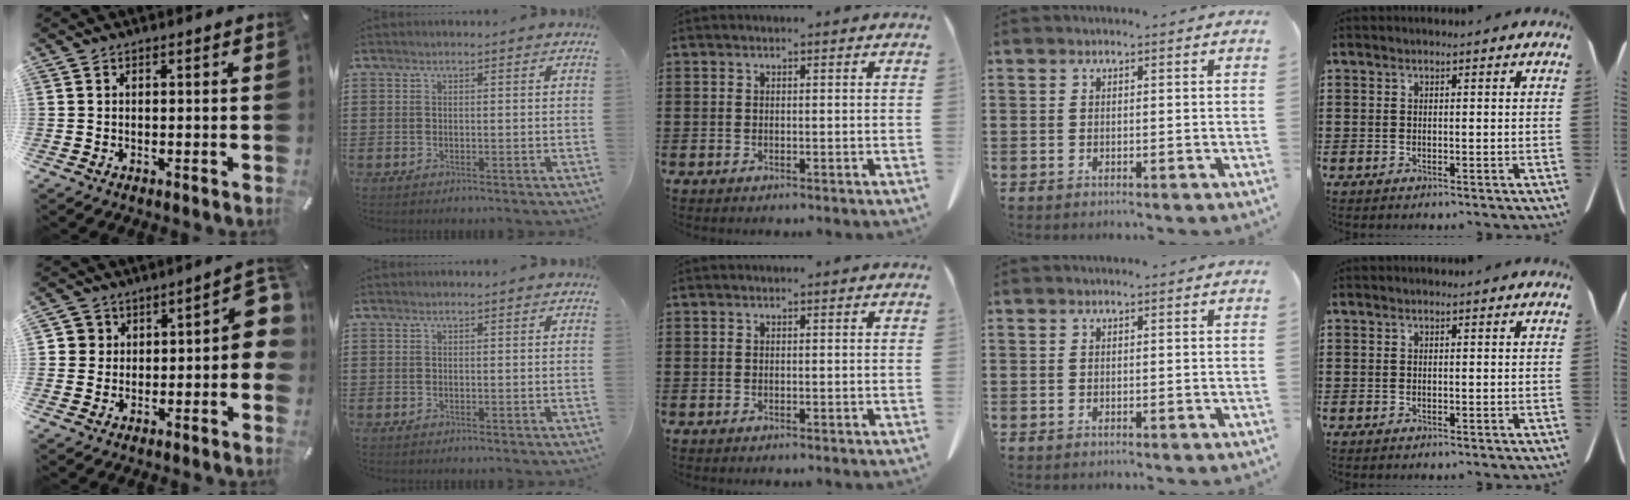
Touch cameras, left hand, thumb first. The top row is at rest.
{"thumb": {"total": 9.1, "force": [-0.2, 6.4, 6.5], "torque": [-0.077, 0.008, -0.004]}}